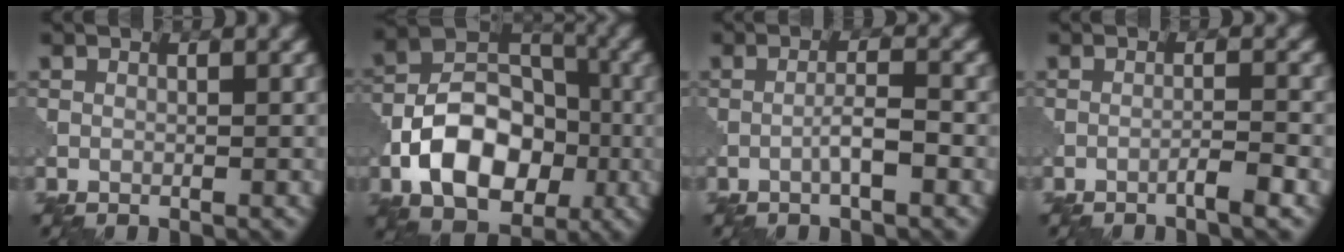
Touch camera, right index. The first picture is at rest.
{"total": 9.7, "force": [-3.1, 6.4, 6.5], "torque": [-0.108, 0.010, -0.062]}
{"total": 2.4, "force": [-1.0, 0.3, 2.2], "torque": [-0.038, 0.010, -0.020]}
{"total": 1.9, "force": [-1.1, 0.1, 1.5], "torque": [-0.019, 0.010, -0.027]}